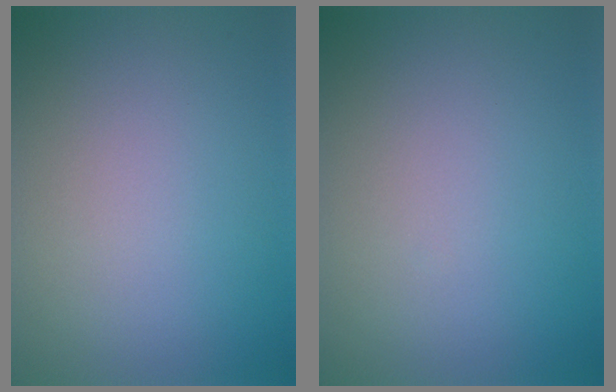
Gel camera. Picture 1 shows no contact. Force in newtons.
{"total": 0.0}